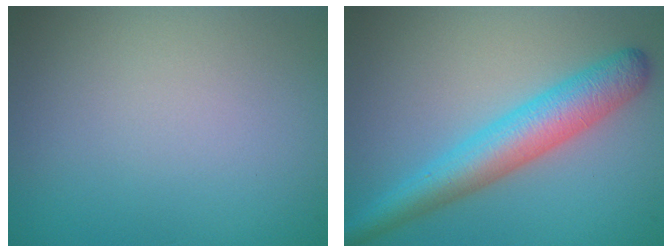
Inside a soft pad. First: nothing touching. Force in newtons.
{"total": 5.5, "press": 5.5, "slide": 0.1}